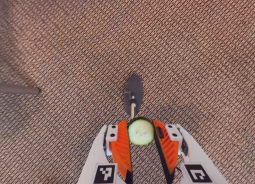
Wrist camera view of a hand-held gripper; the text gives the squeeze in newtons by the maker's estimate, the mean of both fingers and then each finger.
{"total": 7.6, "left": 7.3, "right": 7.8}